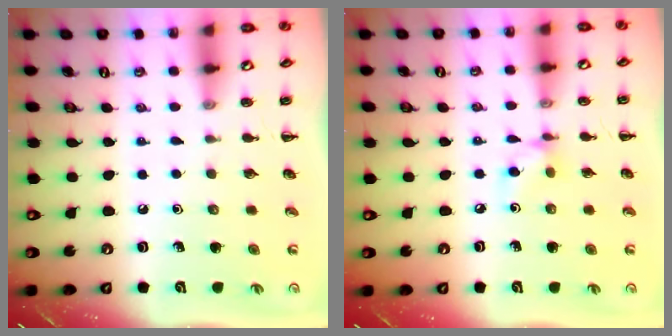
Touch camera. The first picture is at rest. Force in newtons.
{"total": 5.7, "press": 5.6, "slide": 0.5}